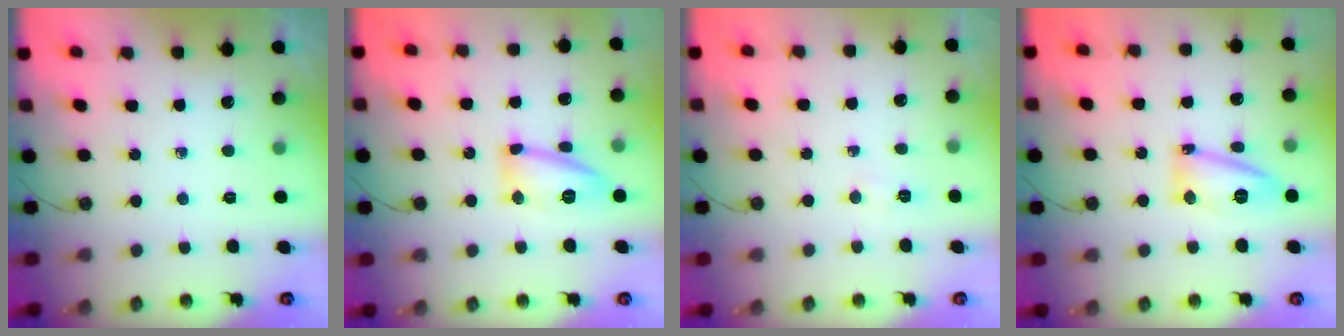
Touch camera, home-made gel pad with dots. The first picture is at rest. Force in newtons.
{"total": 13.5, "press": 13.5, "slide": 0.8}
{"total": 2.9, "press": 2.9, "slide": 0.5}
{"total": 12.5, "press": 12.4, "slide": 1.1}